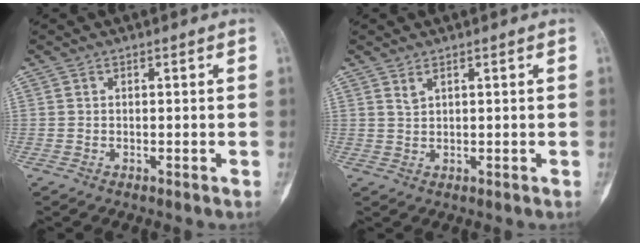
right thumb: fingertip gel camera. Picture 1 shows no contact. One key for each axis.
{"total": 1.4, "fx": 1.0, "fy": 0.3, "fz": 0.9, "tx": -0.016, "ty": -0.003, "tz": 0.026}